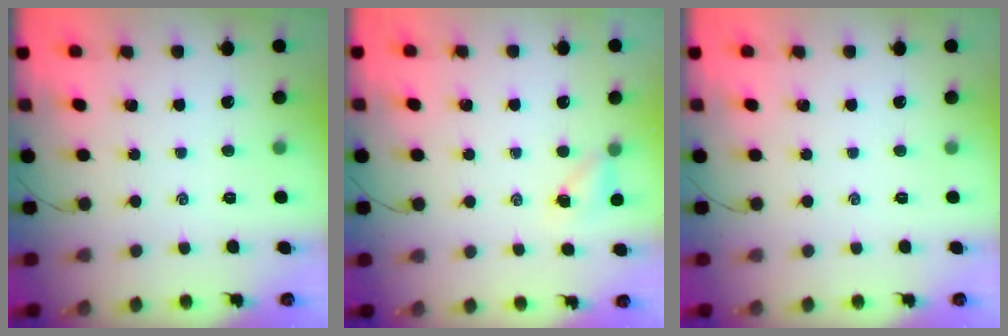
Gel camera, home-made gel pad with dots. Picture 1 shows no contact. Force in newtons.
{"total": 4.2, "press": 4.1, "slide": 0.6}
{"total": 0.0}